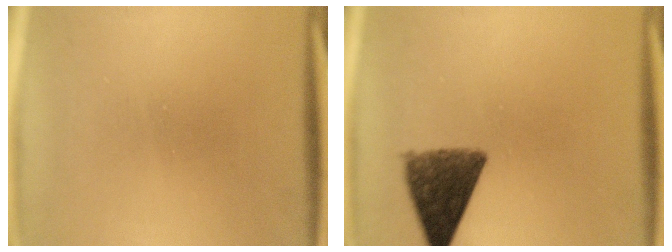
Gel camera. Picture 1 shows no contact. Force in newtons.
{"total": 9.7}